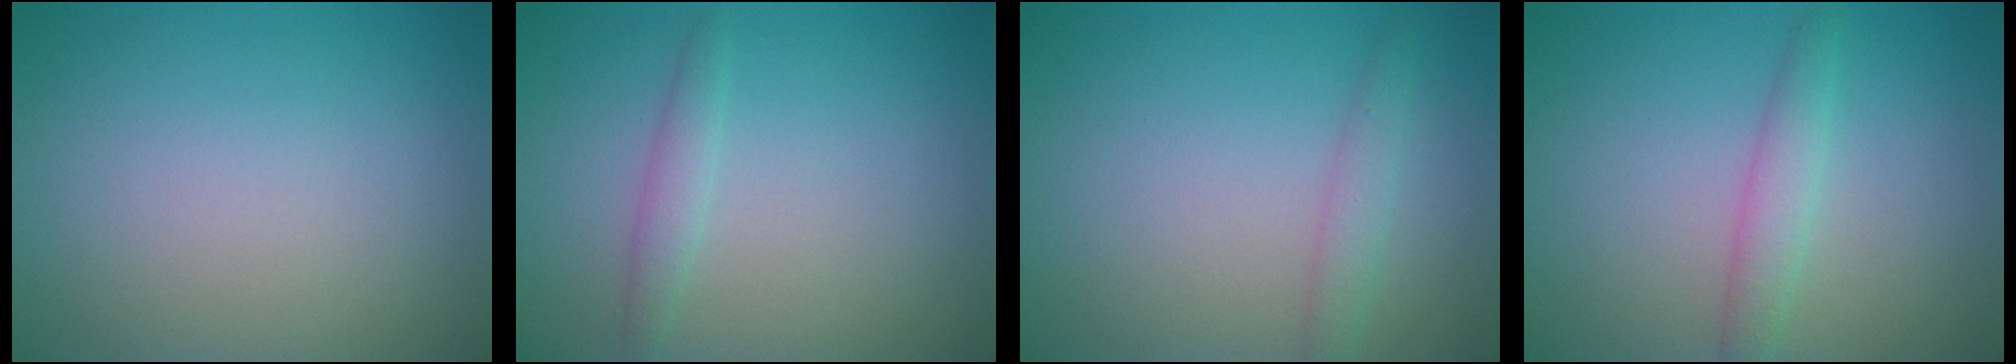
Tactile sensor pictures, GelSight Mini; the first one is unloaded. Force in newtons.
{"total": 1.3, "press": 1.3, "slide": 0.0}
{"total": 1.7, "press": 1.7, "slide": 0.1}
{"total": 2.0, "press": 2.0, "slide": 0.0}